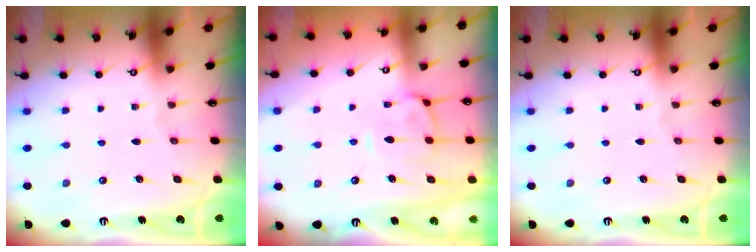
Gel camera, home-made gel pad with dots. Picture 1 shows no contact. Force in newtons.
{"total": 4.3, "press": 4.1, "slide": 1.3}
{"total": 0.0}